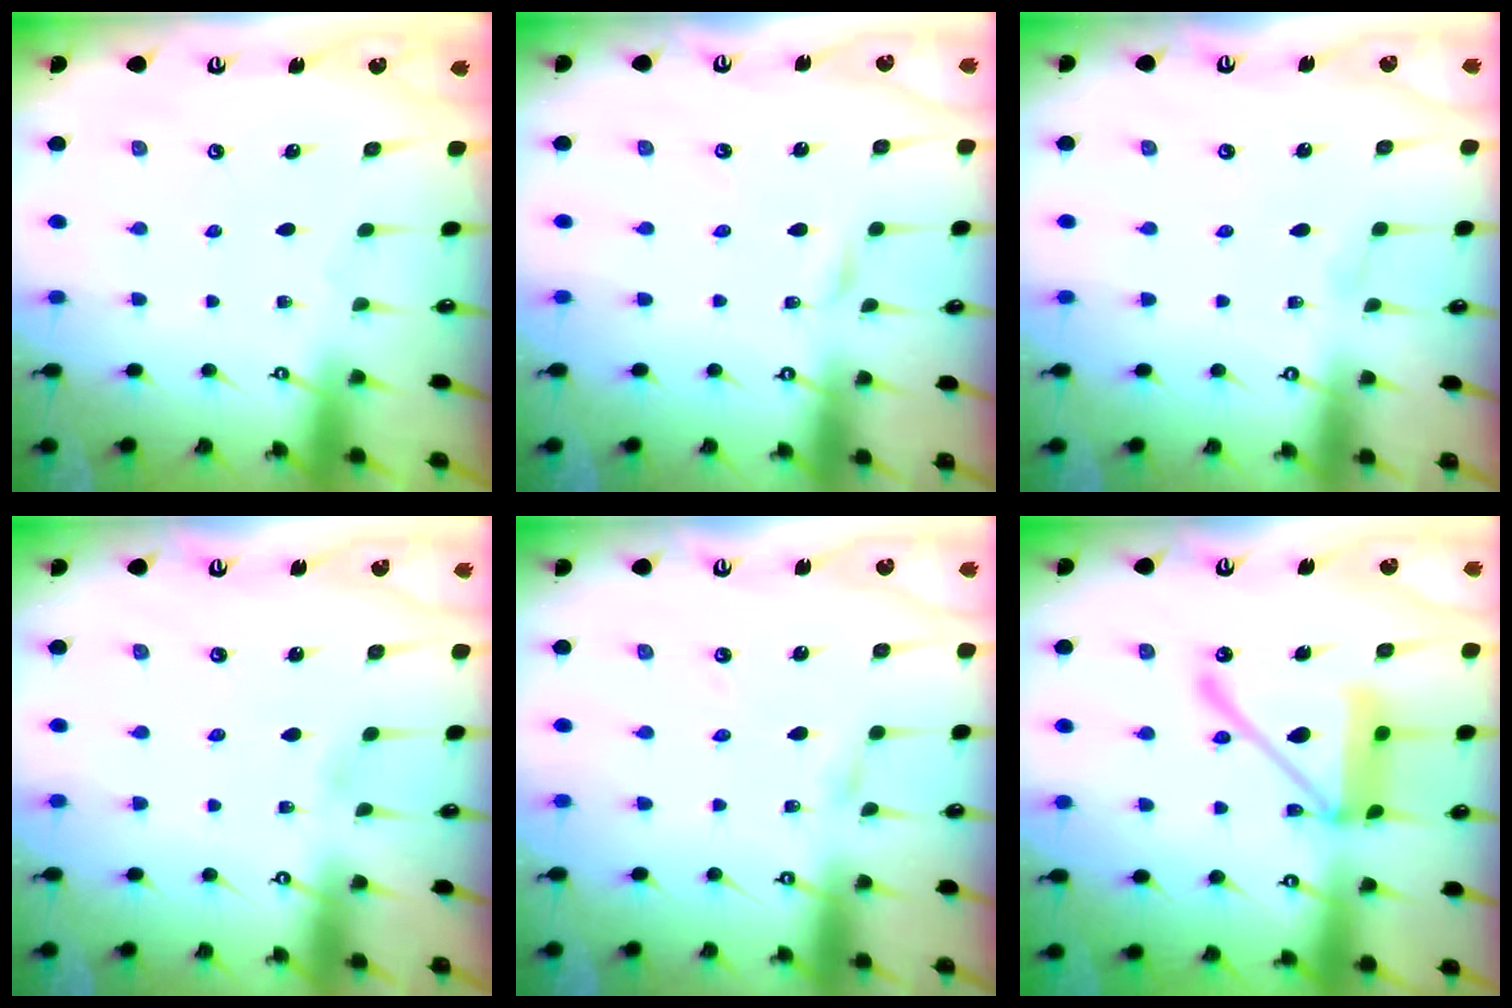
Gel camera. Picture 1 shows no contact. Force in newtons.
{"total": 1.4, "press": 1.4, "slide": 0.1}
{"total": 2.3, "press": 2.3, "slide": 0.3}
{"total": 2.5, "press": 2.5, "slide": 0.3}
{"total": 2.4, "press": 2.4, "slide": 0.2}
{"total": 18.2, "press": 18.1, "slide": 1.9}